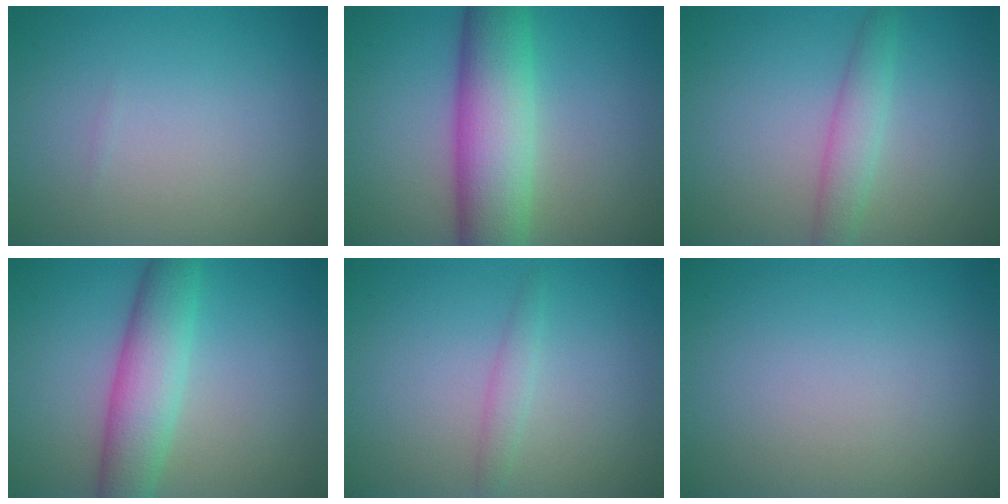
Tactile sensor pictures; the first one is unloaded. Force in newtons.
{"total": 8.8, "press": 8.8, "slide": 0.2}
{"total": 2.6, "press": 2.6, "slide": 0.0}
{"total": 5.7, "press": 5.7, "slide": 0.1}
{"total": 1.4, "press": 1.4, "slide": 0.0}
{"total": 0.0}